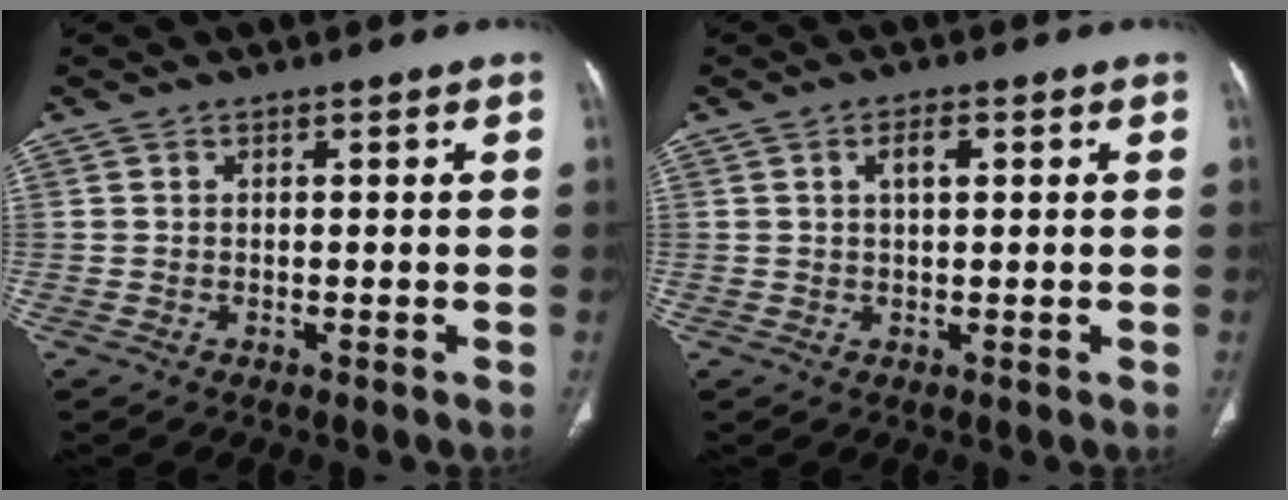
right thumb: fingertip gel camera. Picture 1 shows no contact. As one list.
[{"total": 2.5, "force": [0.8, 1.1, 2.2], "torque": [-0.037, 0.003, 0.014]}]